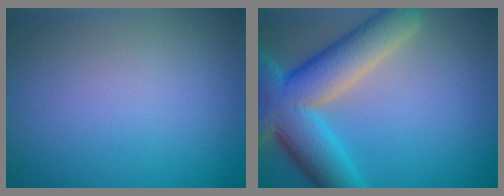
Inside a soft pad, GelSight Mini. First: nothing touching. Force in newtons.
{"total": 10.7, "press": 10.6, "slide": 0.6}